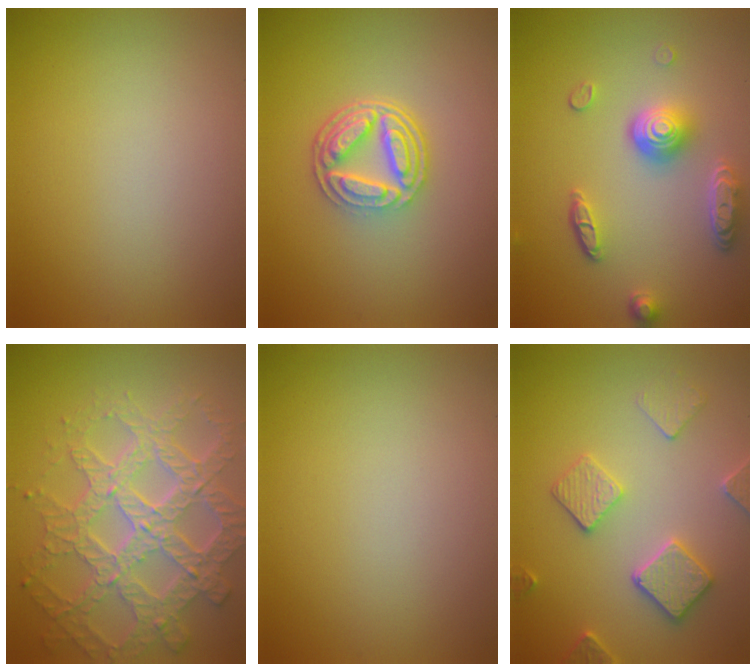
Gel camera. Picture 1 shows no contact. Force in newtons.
{"total": 5.1, "press": 3.9, "slide": 3.4}
{"total": 4.8, "press": 3.7, "slide": 3.1}
{"total": 8.0, "press": 5.9, "slide": 5.4}
{"total": 0.0}
{"total": 3.7, "press": 3.6, "slide": 0.8}